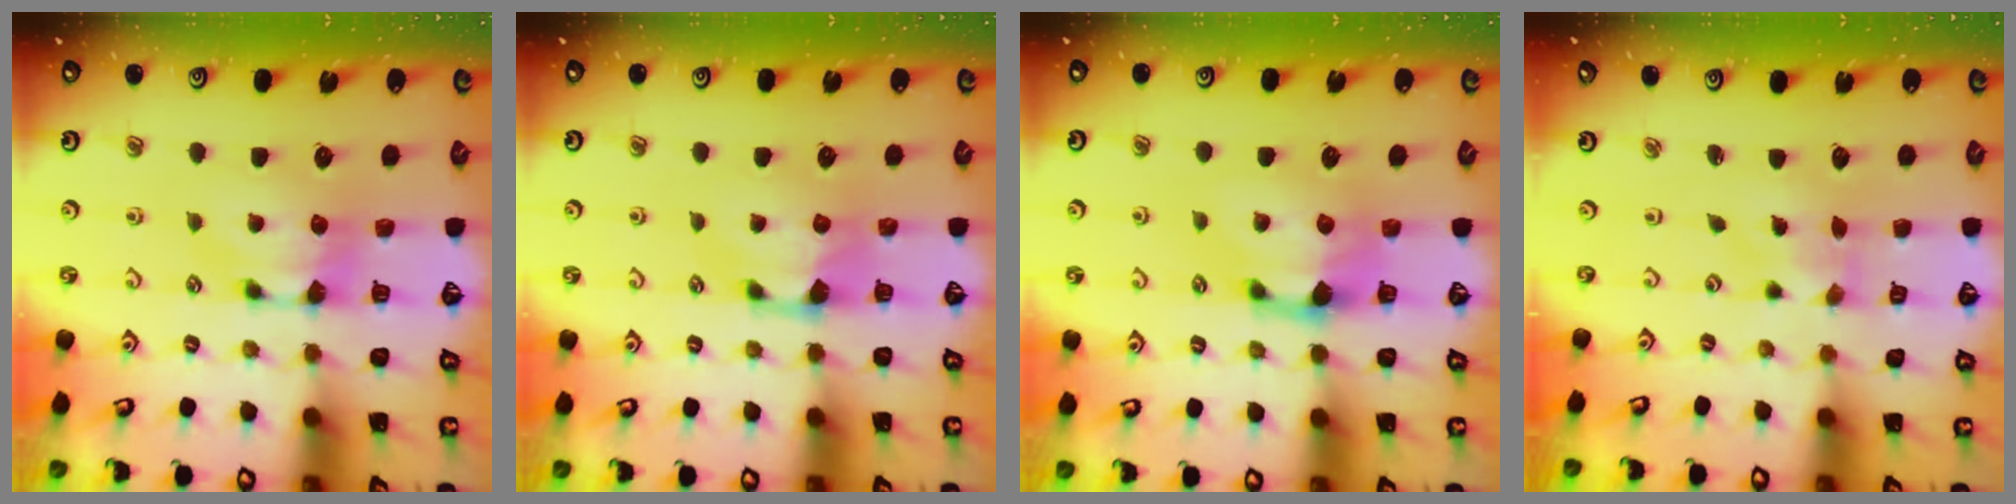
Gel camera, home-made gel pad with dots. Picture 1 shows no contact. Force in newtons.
{"total": 0.6, "press": 0.1, "slide": 0.6}
{"total": 1.6, "press": 1.0, "slide": 1.3}
{"total": 3.3, "press": 3.2, "slide": 0.9}